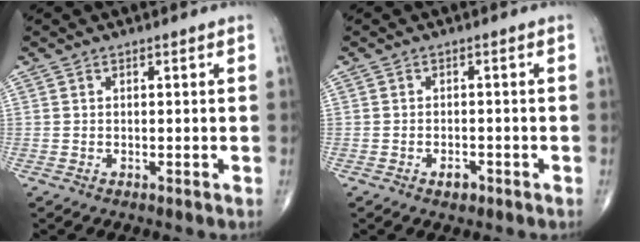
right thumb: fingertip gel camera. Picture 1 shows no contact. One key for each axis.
{"total": 2.0, "fx": -1.1, "fy": 1.1, "fz": 1.1, "tx": -0.015, "ty": 0.005, "tz": -0.016}